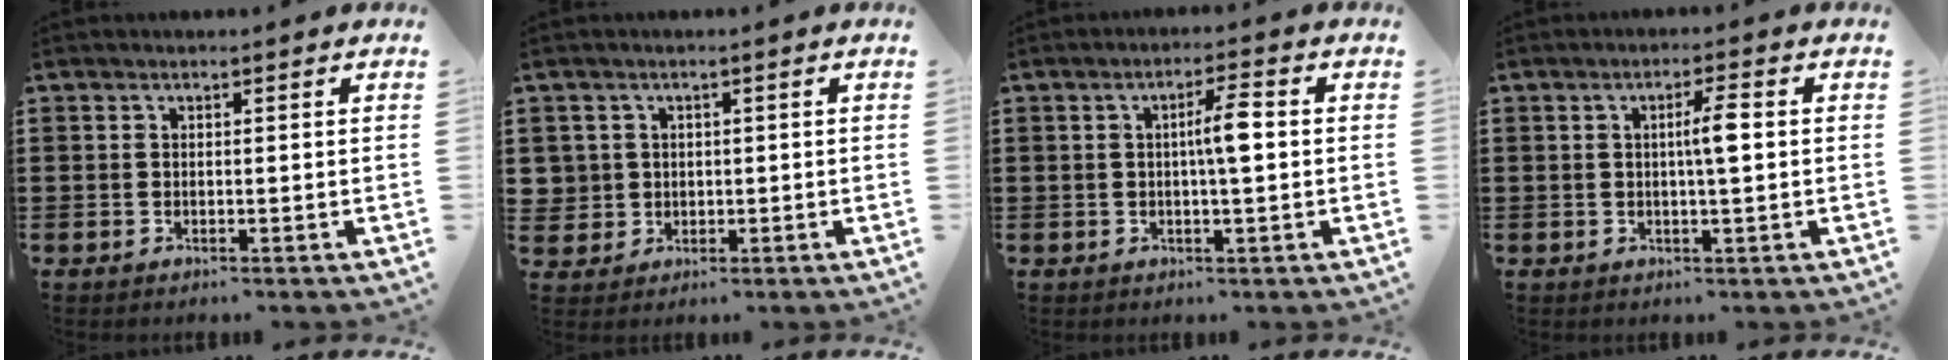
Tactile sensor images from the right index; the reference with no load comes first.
{"total": 2.5, "force": [0.1, 2.5, 0.2], "torque": [-0.019, 0.006, 0.001]}
{"total": 4.5, "force": [0.1, 0.6, 4.4], "torque": [-0.072, -0.002, -0.003]}
{"total": 3.7, "force": [0.3, 0.3, 3.7], "torque": [-0.068, 0.000, 0.002]}